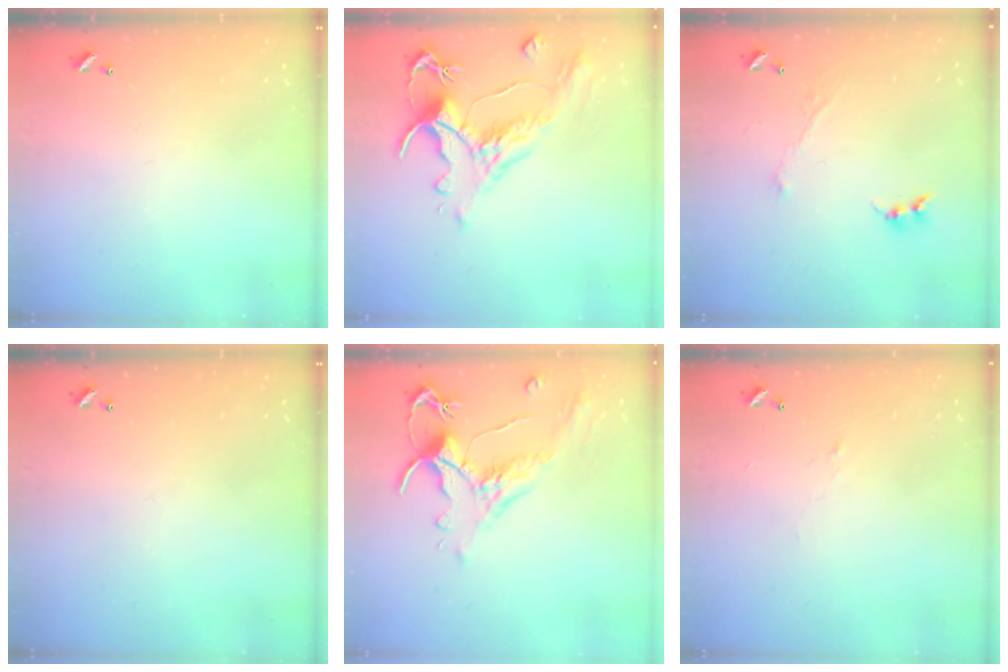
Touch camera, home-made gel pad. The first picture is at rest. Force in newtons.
{"total": 1.5, "press": 0.1, "slide": 1.5}
{"total": 1.0, "press": 0.9, "slide": 0.4}
{"total": 0.0}
{"total": 1.6, "press": 1.1, "slide": 1.2}
{"total": 0.8, "press": 0.6, "slide": 0.6}